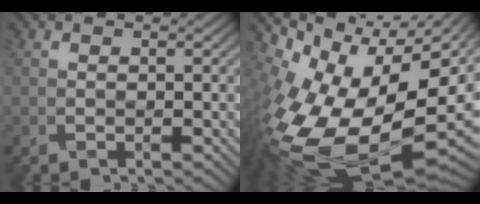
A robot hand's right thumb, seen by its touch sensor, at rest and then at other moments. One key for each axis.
{"total": 18.2, "fx": -3.2, "fy": 10.0, "fz": 14.8, "tx": -0.250, "ty": -0.028, "tz": -0.026}